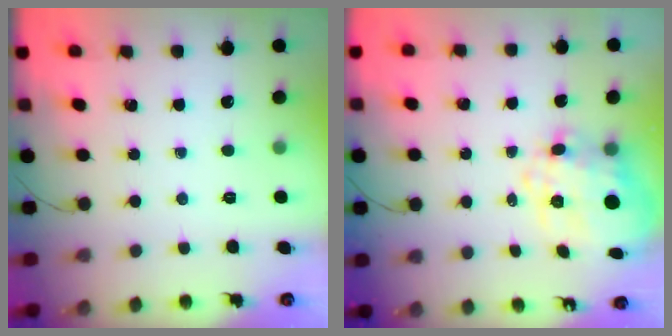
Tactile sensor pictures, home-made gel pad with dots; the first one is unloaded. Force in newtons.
{"total": 11.9, "press": 11.7, "slide": 2.5}